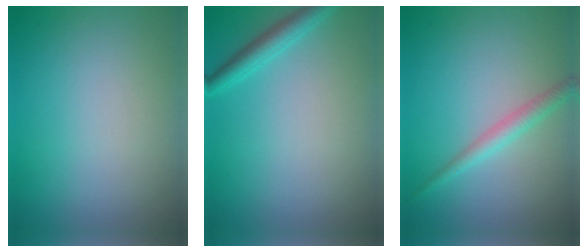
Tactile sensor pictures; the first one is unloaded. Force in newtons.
{"total": 2.2, "press": 2.2, "slide": 0.1}
{"total": 1.9, "press": 1.9, "slide": 0.0}